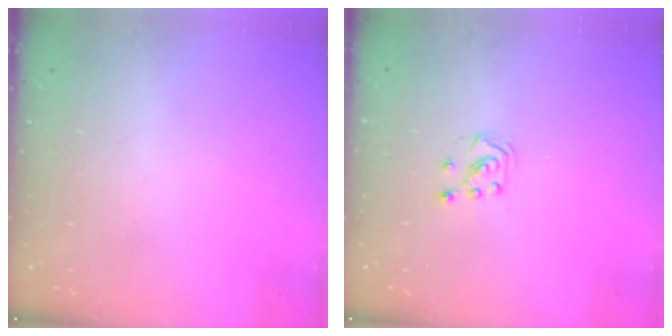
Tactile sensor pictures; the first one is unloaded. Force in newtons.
{"total": 4.7, "press": 4.7, "slide": 0.5}